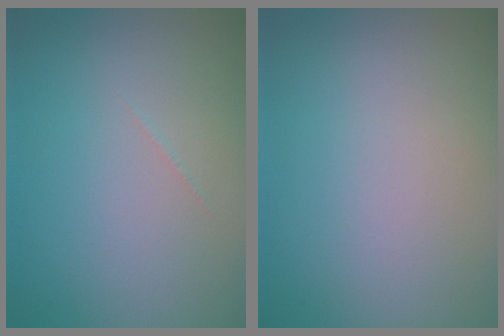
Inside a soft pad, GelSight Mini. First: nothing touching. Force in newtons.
{"total": 0.0}